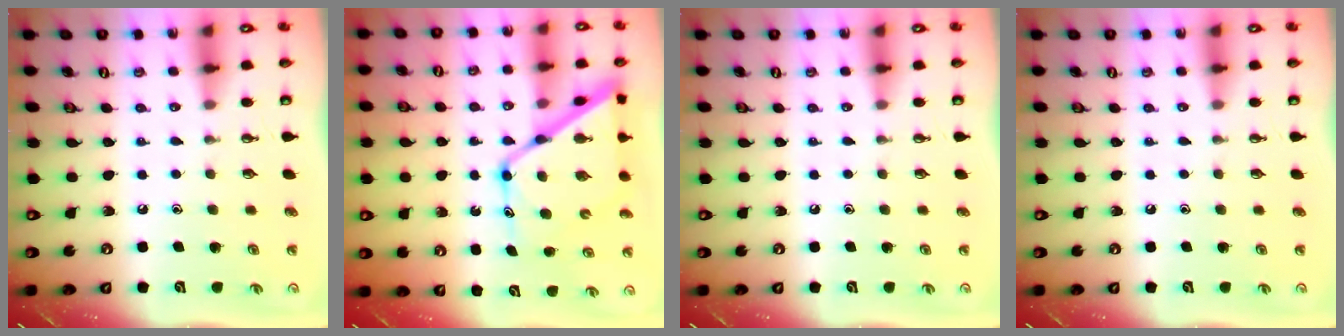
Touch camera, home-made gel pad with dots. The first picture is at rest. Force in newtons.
{"total": 16.7, "press": 16.6, "slide": 1.4}
{"total": 0.0}
{"total": 0.0}